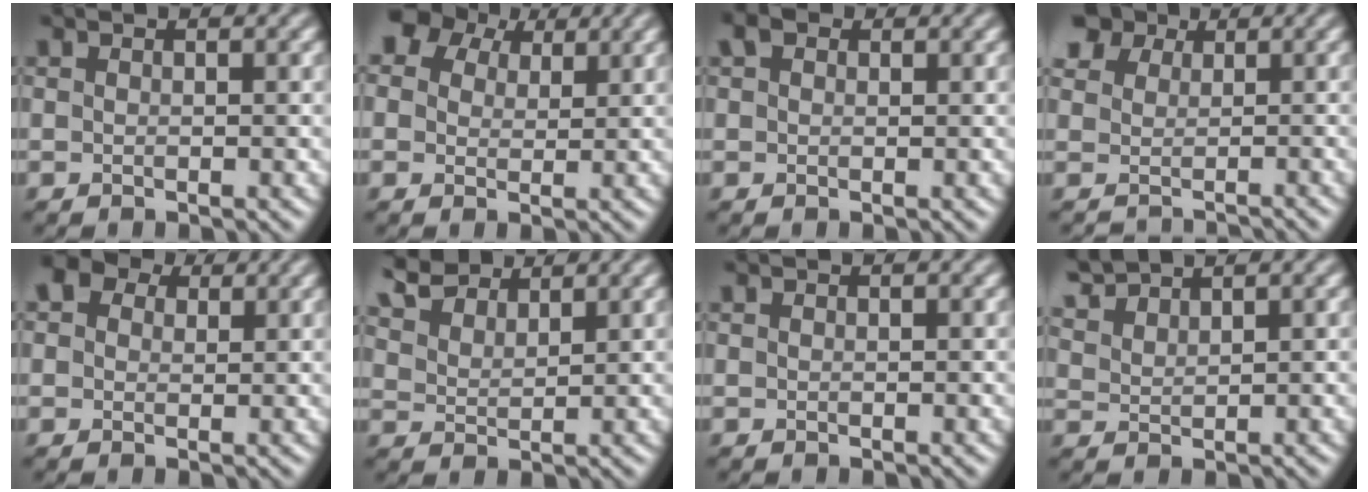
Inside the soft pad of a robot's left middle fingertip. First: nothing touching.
{"total": 5.2, "force": [3.4, 3.3, 2.1], "torque": [-0.046, 0.011, 0.050]}
{"total": 1.3, "force": [0.7, 0.9, 0.6], "torque": [-0.008, 0.006, 0.007]}
{"total": 4.4, "force": [1.8, 3.8, 1.5], "torque": [-0.015, 0.004, 0.022]}
{"total": 5.0, "force": [2.9, 3.4, 2.3], "torque": [-0.042, 0.009, 0.020]}
{"total": 5.5, "force": [4.7, 2.0, 2.0], "torque": [-0.055, 0.006, 0.088]}
{"total": 0.0}
{"total": 2.8, "force": [2.7, 0.3, 0.6], "torque": [-0.015, 0.010, 0.060]}